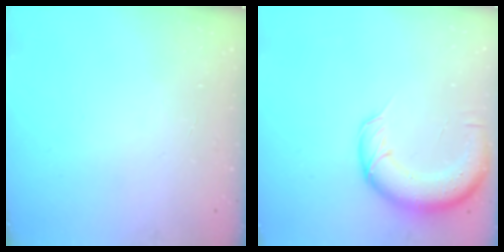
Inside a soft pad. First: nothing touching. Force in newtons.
{"total": 13.2, "press": 12.8, "slide": 3.0}